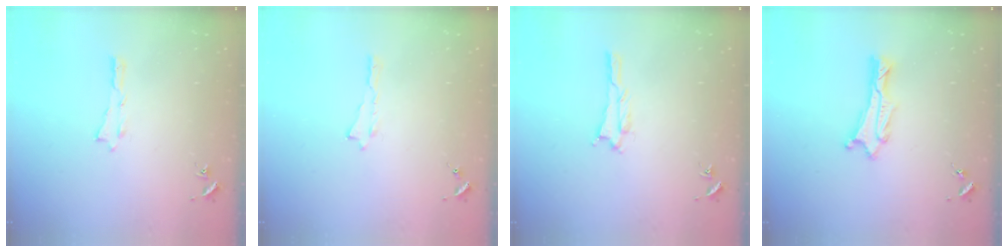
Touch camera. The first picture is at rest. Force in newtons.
{"total": 0.0}
{"total": 1.7, "press": 1.7, "slide": 0.2}
{"total": 0.9, "press": 0.8, "slide": 0.1}